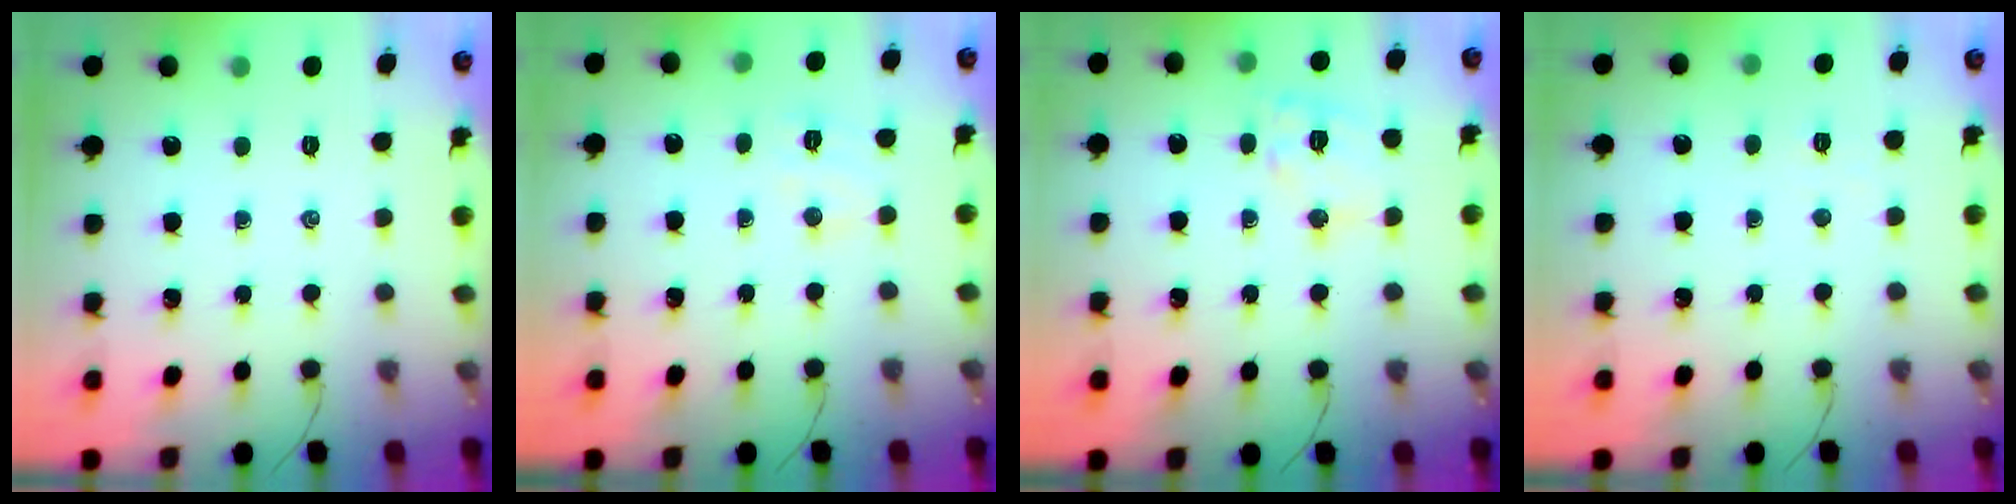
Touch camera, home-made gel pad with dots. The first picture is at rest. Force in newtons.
{"total": 5.1, "press": 5.0, "slide": 1.1}
{"total": 10.7, "press": 10.7, "slide": 1.0}
{"total": 1.9, "press": 1.8, "slide": 0.6}